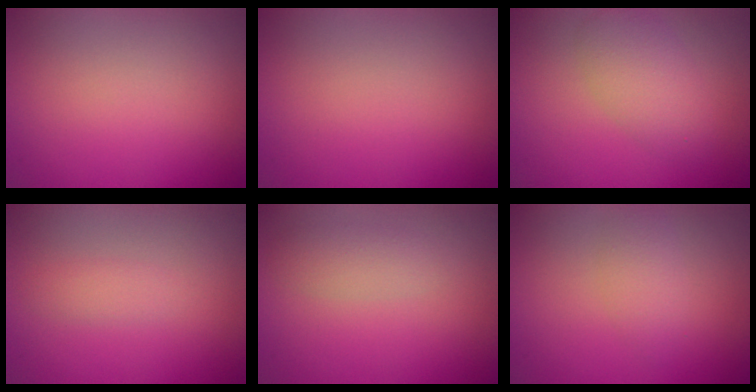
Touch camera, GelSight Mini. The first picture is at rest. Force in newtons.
{"total": 0.0}
{"total": 4.6, "press": 4.6, "slide": 0.1}
{"total": 1.1, "press": 1.1, "slide": 0.0}
{"total": 1.8, "press": 1.8, "slide": 0.0}
{"total": 1.9, "press": 1.9, "slide": 0.1}